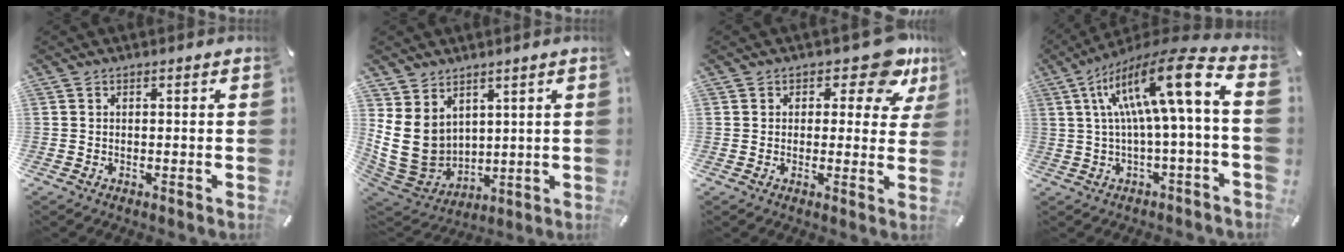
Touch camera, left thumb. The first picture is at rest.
{"total": 13.3, "force": [2.1, 11.1, 6.9], "torque": [-0.177, -0.022, 0.047]}
{"total": 10.0, "force": [6.0, 4.8, 6.4], "torque": [-0.072, -0.034, 0.101]}
{"total": 17.9, "force": [4.5, 3.4, 17.0], "torque": [-0.309, -0.029, 0.060]}